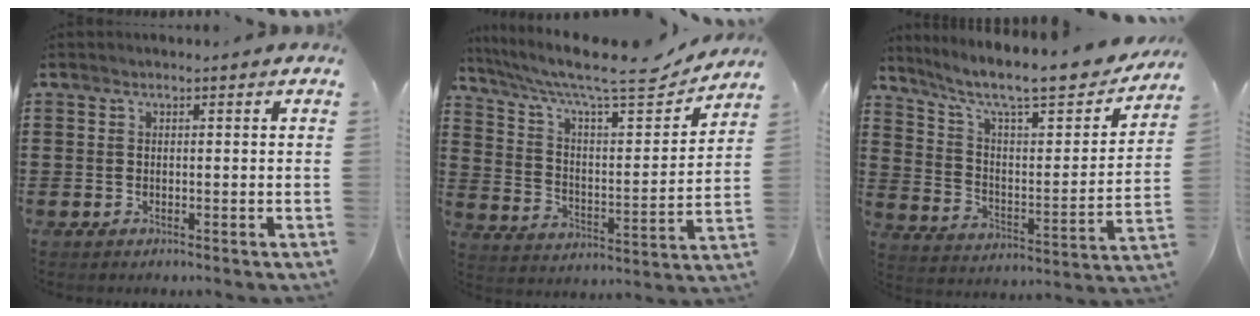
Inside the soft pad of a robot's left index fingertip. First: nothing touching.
{"total": 11.2, "force": [9.2, 1.6, 6.3], "torque": [-0.139, -0.060, 0.147]}
{"total": 10.4, "force": [8.3, 1.7, 6.1], "torque": [-0.134, -0.057, 0.134]}